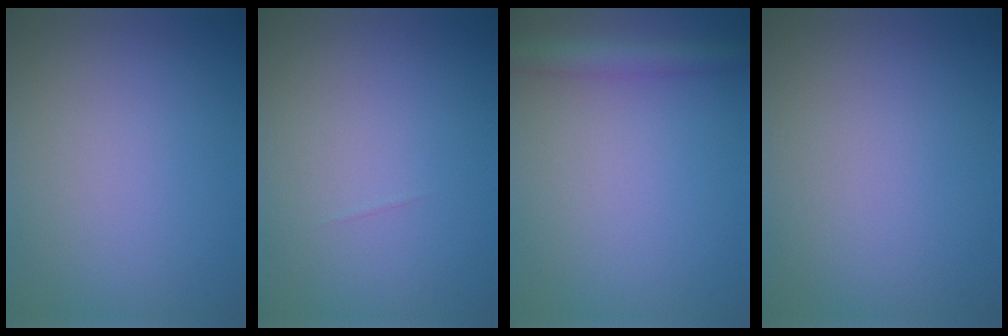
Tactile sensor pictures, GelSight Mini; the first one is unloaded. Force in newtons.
{"total": 0.0}
{"total": 3.0, "press": 3.0, "slide": 0.1}
{"total": 0.0}